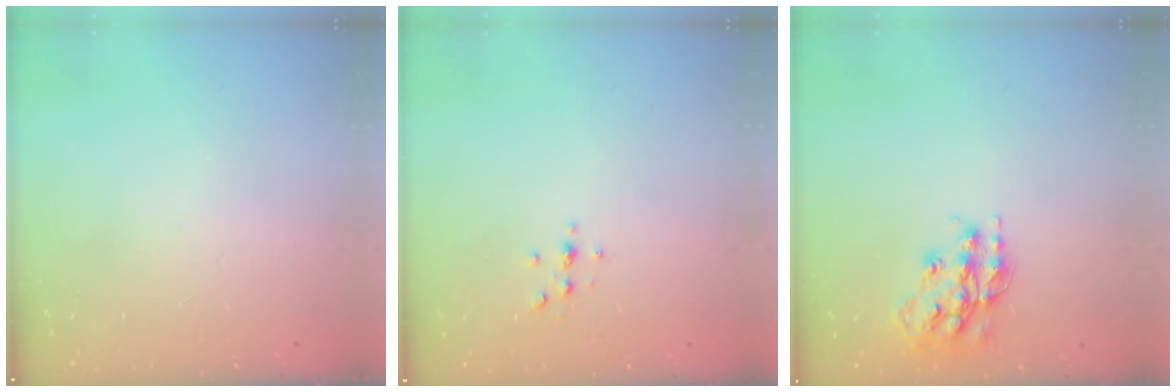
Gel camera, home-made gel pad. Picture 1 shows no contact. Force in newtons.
{"total": 2.3, "press": 2.2, "slide": 0.2}
{"total": 14.6, "press": 14.5, "slide": 0.7}